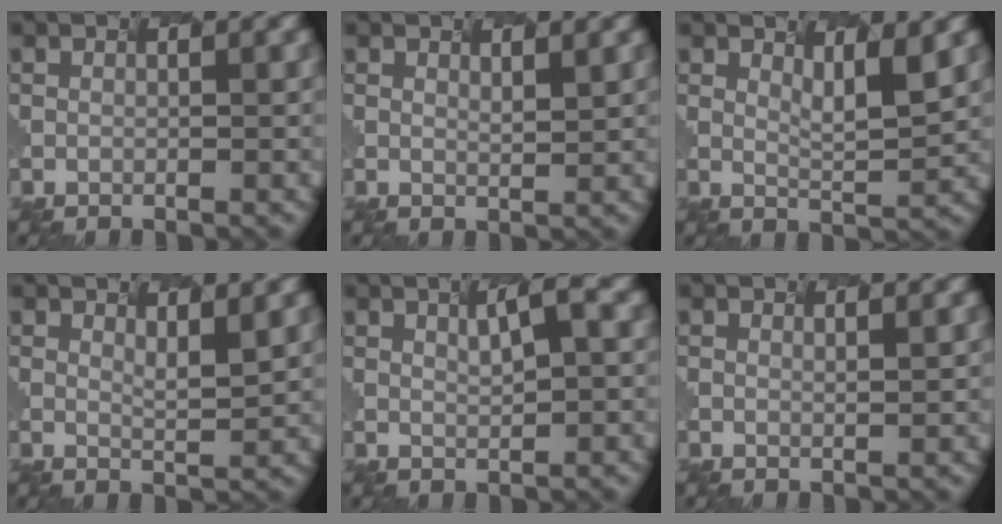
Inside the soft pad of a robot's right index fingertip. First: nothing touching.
{"total": 1.1, "force": [0.4, -0.8, -0.6], "torque": [-0.012, -0.012, 0.029]}
{"total": 1.5, "force": [1.0, -0.6, 0.9], "torque": [-0.045, -0.022, 0.045]}
{"total": 1.1, "force": [0.7, -0.9, -0.1], "torque": [-0.023, -0.016, 0.036]}
{"total": 1.2, "force": [0.5, -0.6, 0.9], "torque": [-0.040, -0.006, 0.035]}
{"total": 0.6, "force": [0.3, -0.4, -0.2], "torque": [-0.011, -0.005, 0.013]}